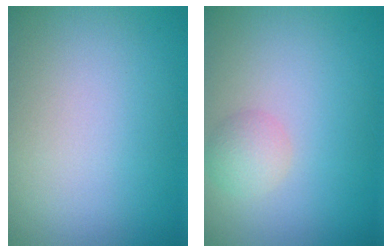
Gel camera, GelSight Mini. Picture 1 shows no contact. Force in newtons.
{"total": 1.8, "press": 1.8, "slide": 0.1}